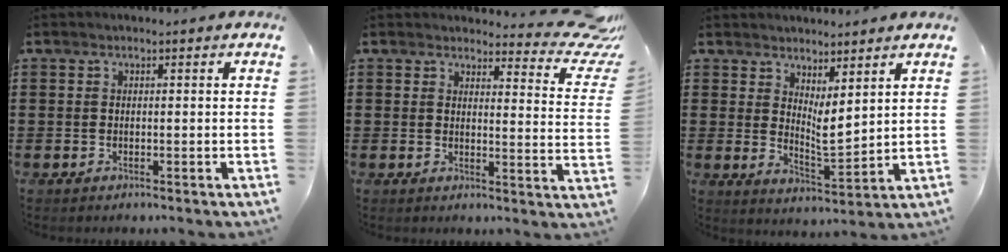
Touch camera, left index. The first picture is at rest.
{"total": 4.7, "force": [4.0, 1.1, 2.1], "torque": [-0.035, -0.028, 0.066]}
{"total": 4.3, "force": [2.7, 1.5, 2.9], "torque": [-0.049, -0.022, 0.044]}